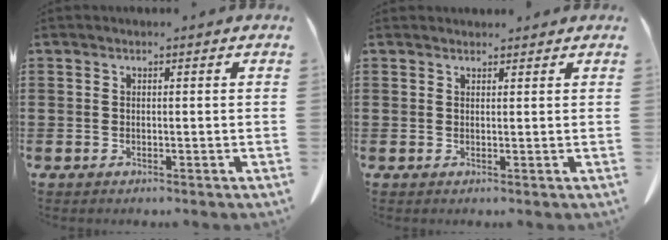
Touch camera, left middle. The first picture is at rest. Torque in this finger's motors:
{"motor_torque": [-0.90, 0.89, -0.13, -0.12]}